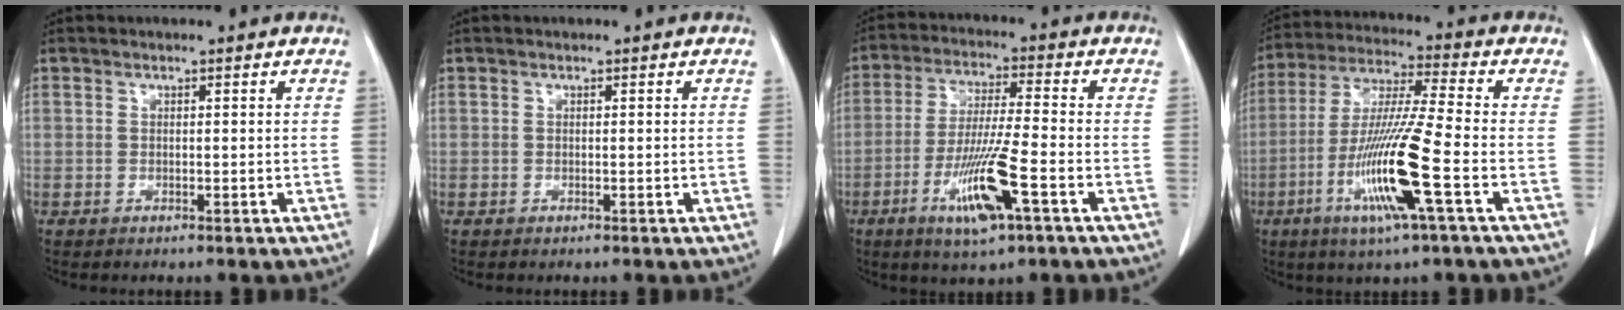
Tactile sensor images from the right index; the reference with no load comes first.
{"total": 0.0}
{"total": 11.3, "force": [-4.8, 0.5, 10.3], "torque": [-0.199, -0.019, -0.086]}
{"total": 14.6, "force": [-5.1, -0.5, 13.7], "torque": [-0.281, -0.019, -0.100]}